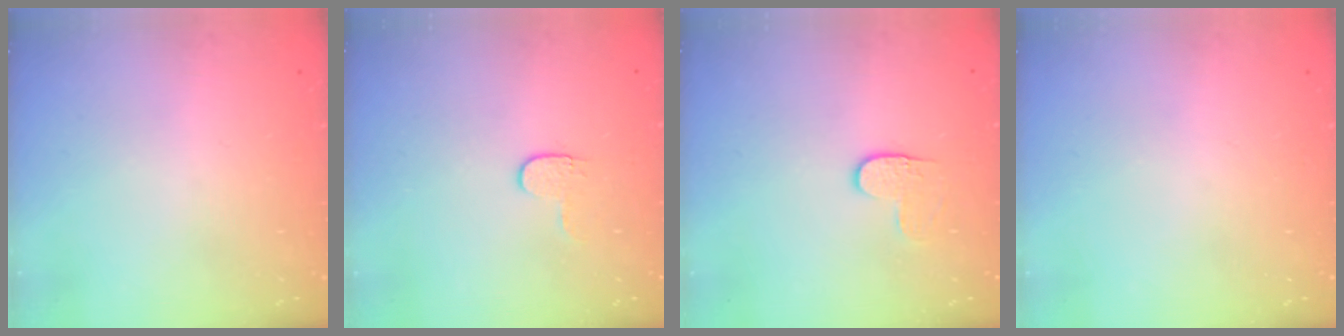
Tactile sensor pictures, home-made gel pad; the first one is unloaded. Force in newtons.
{"total": 3.6, "press": 3.6, "slide": 0.4}
{"total": 3.6, "press": 3.6, "slide": 0.4}
{"total": 0.0}